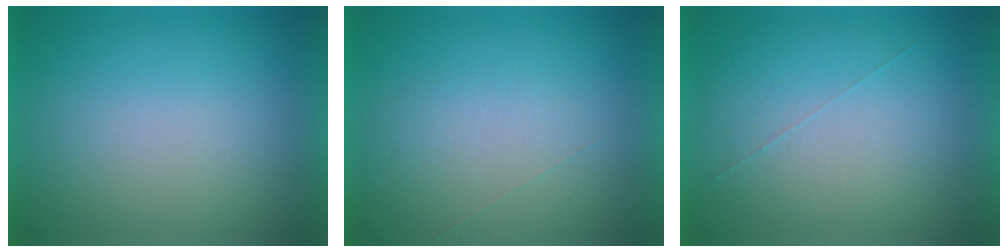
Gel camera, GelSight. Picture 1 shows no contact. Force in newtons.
{"total": 1.0}
{"total": 1.0}